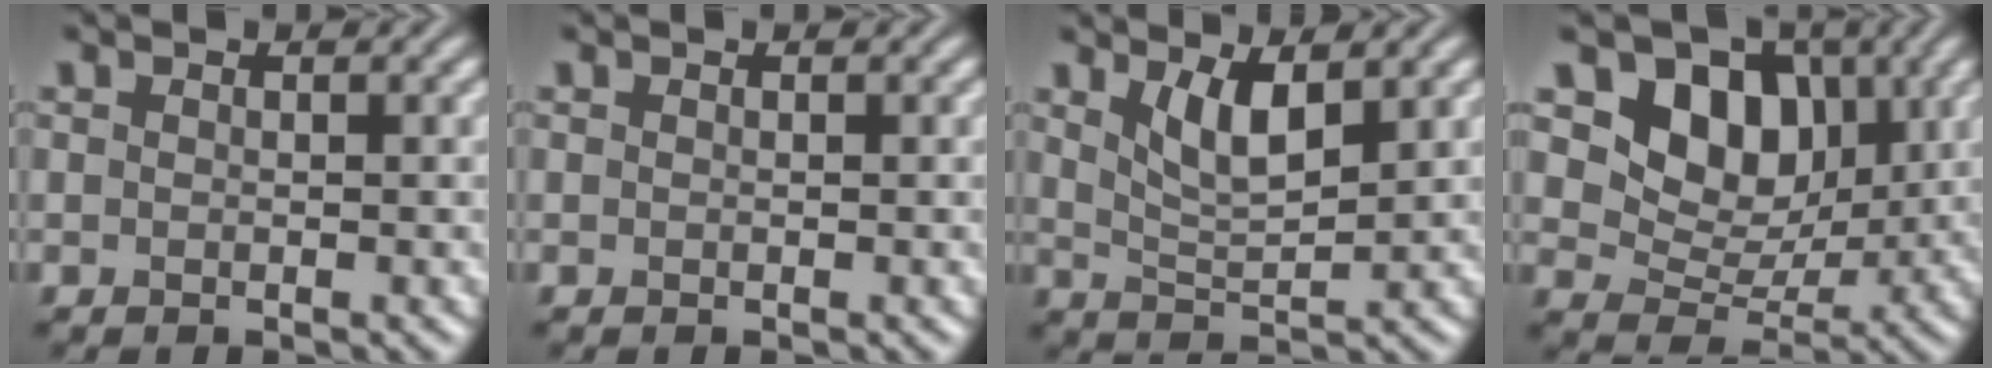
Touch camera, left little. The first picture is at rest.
{"total": 0.0}
{"total": 3.5, "force": [2.0, 1.1, 2.7], "torque": [-0.057, -0.009, 0.041]}
{"total": 7.3, "force": [2.7, 5.5, 4.0], "torque": [-0.059, -0.010, 0.031]}